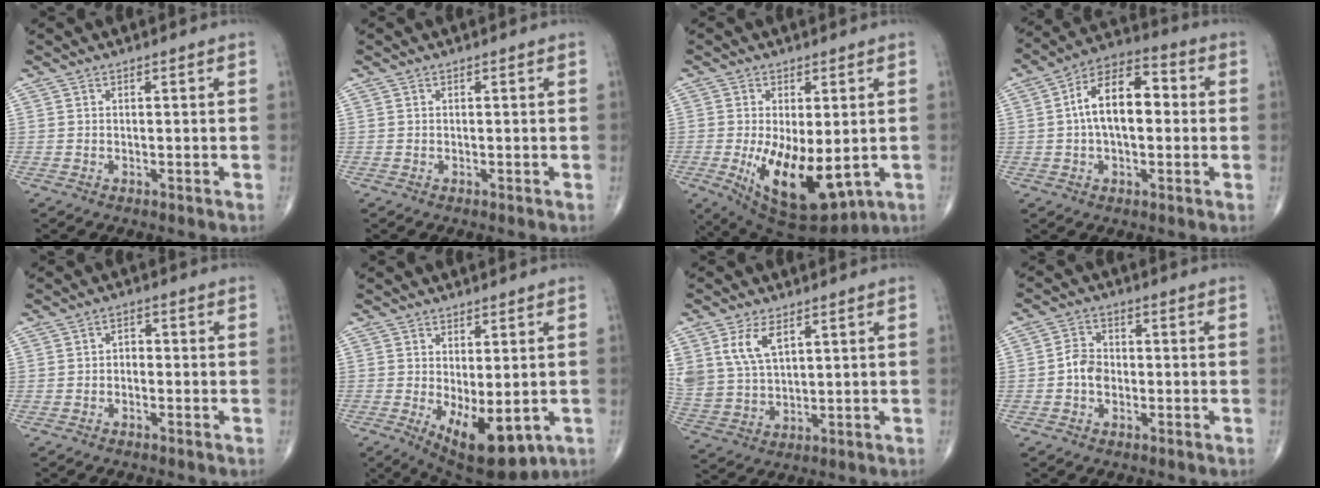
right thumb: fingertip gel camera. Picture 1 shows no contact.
{"total": 0.0}
{"total": 16.3, "force": [-3.9, 8.0, 13.7], "torque": [-0.220, -0.021, -0.034]}
{"total": 13.3, "force": [0.9, 7.4, 11.1], "torque": [-0.176, 0.033, 0.003]}
{"total": 1.9, "force": [-0.6, 1.4, 1.1], "torque": [-0.007, 0.011, -0.017]}
{"total": 11.1, "force": [-2.8, 5.0, 9.5], "torque": [-0.130, -0.019, -0.023]}
{"total": 8.7, "force": [4.1, 4.7, 6.0], "torque": [-0.118, -0.011, 0.093]}
{"total": 3.9, "force": [-0.8, 3.1, 2.3], "torque": [-0.030, 0.014, -0.022]}